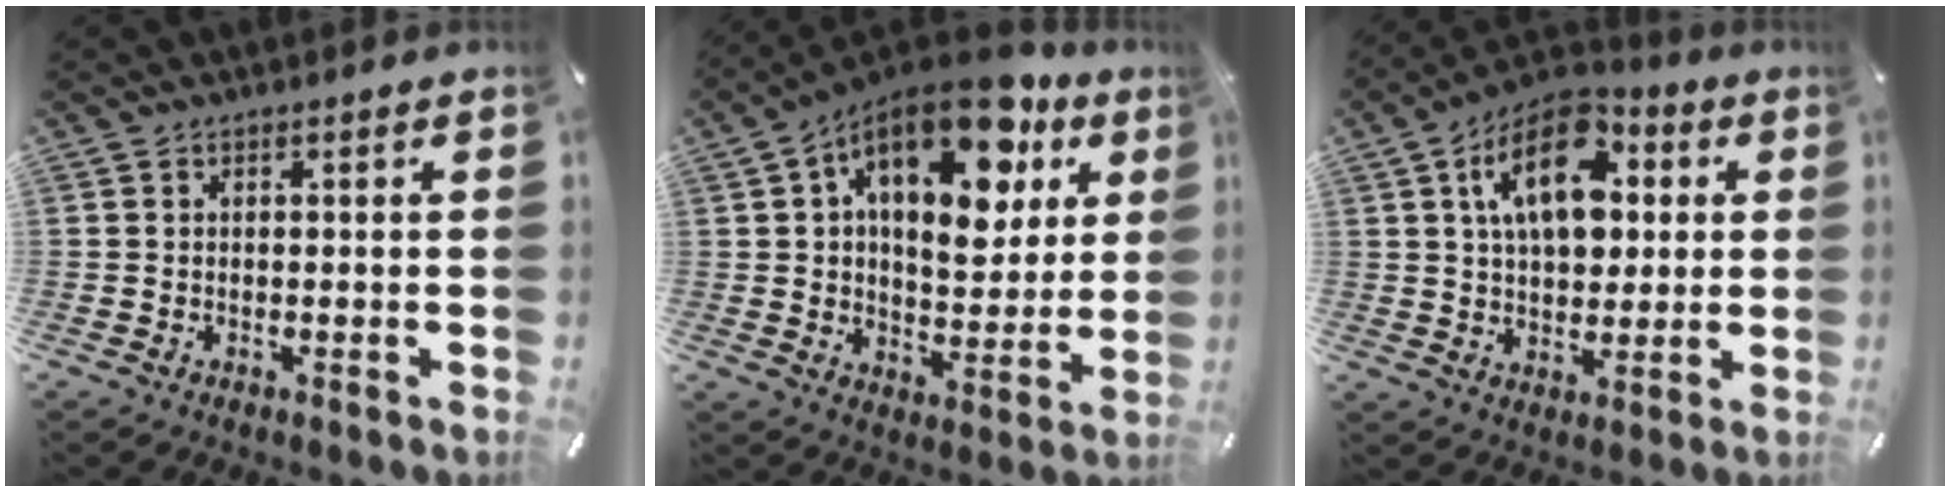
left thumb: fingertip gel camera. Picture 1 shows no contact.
{"total": 21.6, "force": [10.9, 11.5, 14.8], "torque": [-0.218, -0.052, 0.179]}
{"total": 15.9, "force": [5.1, 10.1, 11.2], "torque": [-0.188, -0.005, 0.087]}